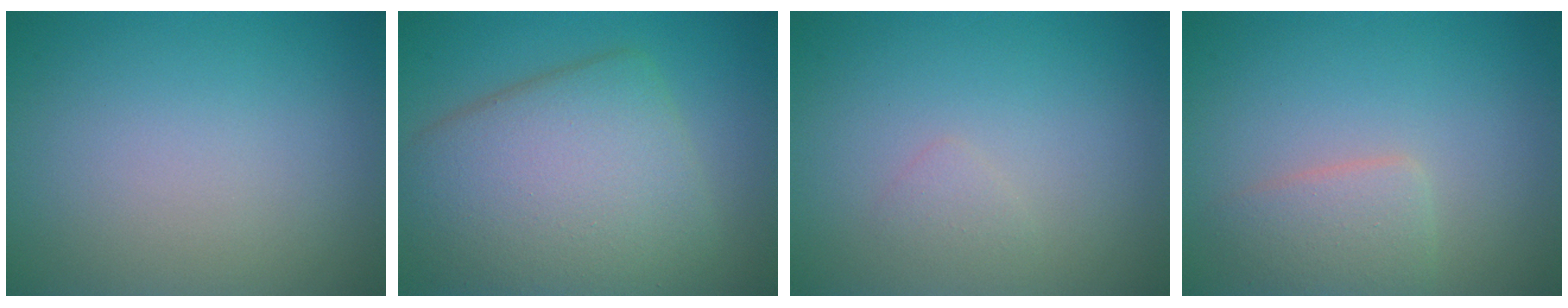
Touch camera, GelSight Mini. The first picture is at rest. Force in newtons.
{"total": 9.2, "press": 9.2, "slide": 0.5}
{"total": 0.8, "press": 0.8, "slide": 0.1}
{"total": 2.4, "press": 2.4, "slide": 0.1}